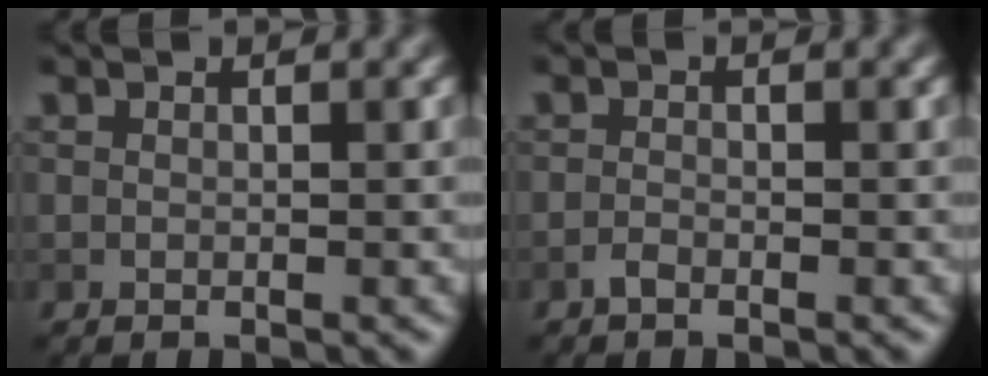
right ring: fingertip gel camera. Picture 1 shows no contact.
{"total": 0.8, "force": [-0.7, 0.2, 0.4], "torque": [-0.008, 0.000, -0.016]}